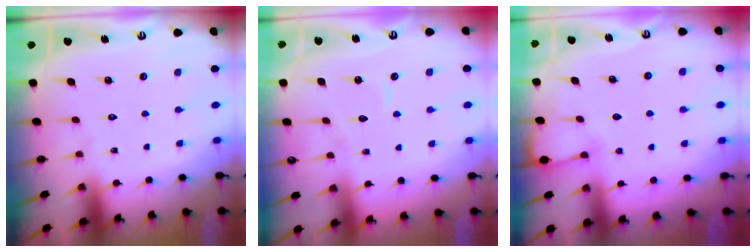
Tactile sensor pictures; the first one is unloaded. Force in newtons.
{"total": 5.4, "press": 5.4, "slide": 0.4}
{"total": 4.1, "press": 4.1, "slide": 0.6}